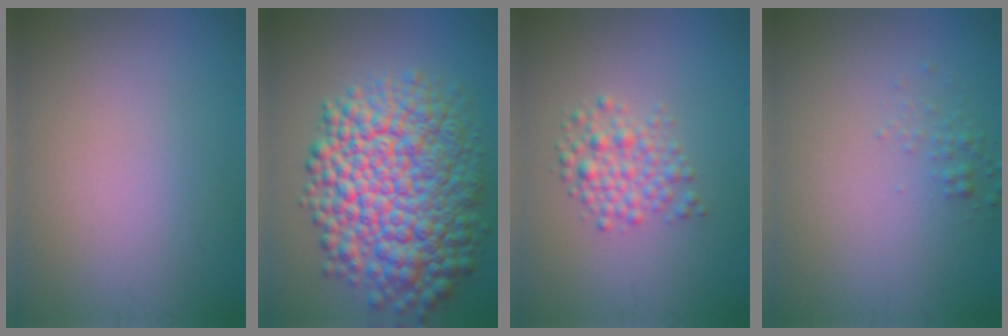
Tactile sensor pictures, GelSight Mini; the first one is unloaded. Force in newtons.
{"total": 12.2, "press": 12.2, "slide": 0.3}
{"total": 2.8, "press": 2.8, "slide": 0.1}
{"total": 0.9, "press": 0.9, "slide": 0.0}